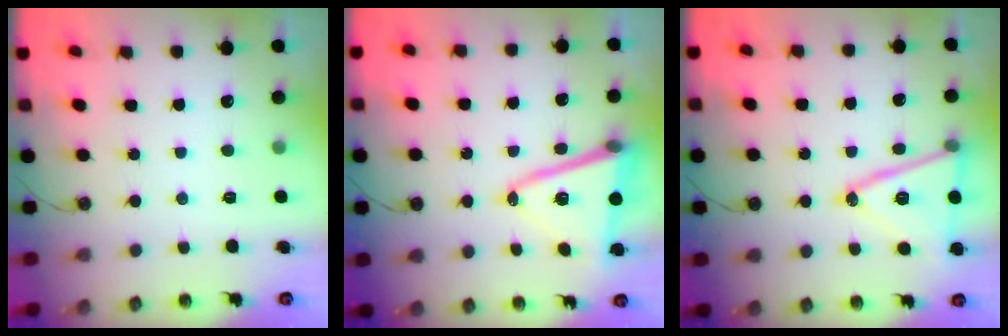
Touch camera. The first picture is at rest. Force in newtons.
{"total": 14.2, "press": 13.9, "slide": 3.1}
{"total": 16.2, "press": 15.8, "slide": 3.6}